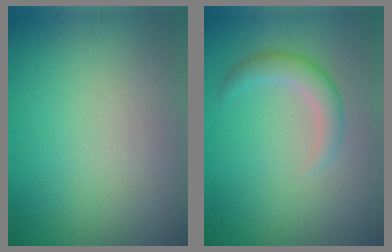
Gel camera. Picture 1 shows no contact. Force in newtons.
{"total": 2.4, "press": 2.4, "slide": 0.1}